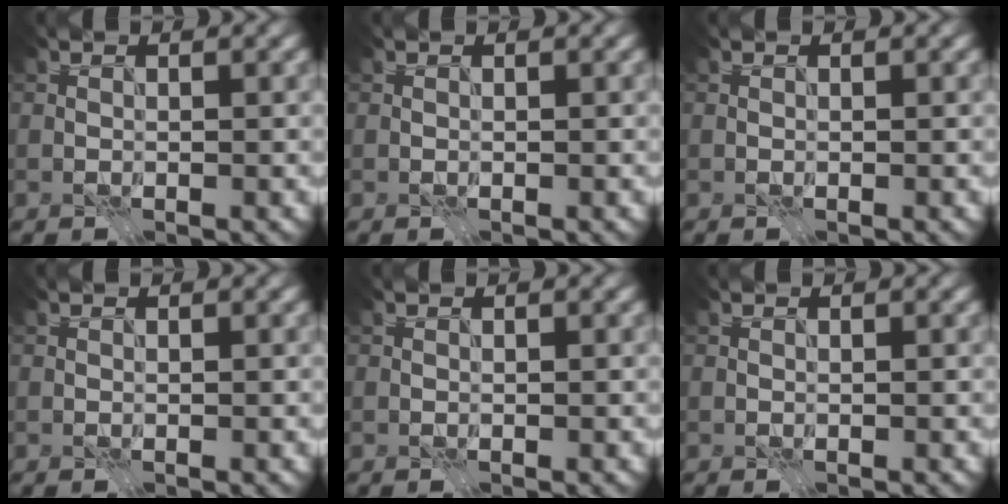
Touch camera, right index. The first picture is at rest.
{"total": 0.0}
{"total": 0.0}
{"total": 0.0}
{"total": 0.0}
{"total": 0.0}